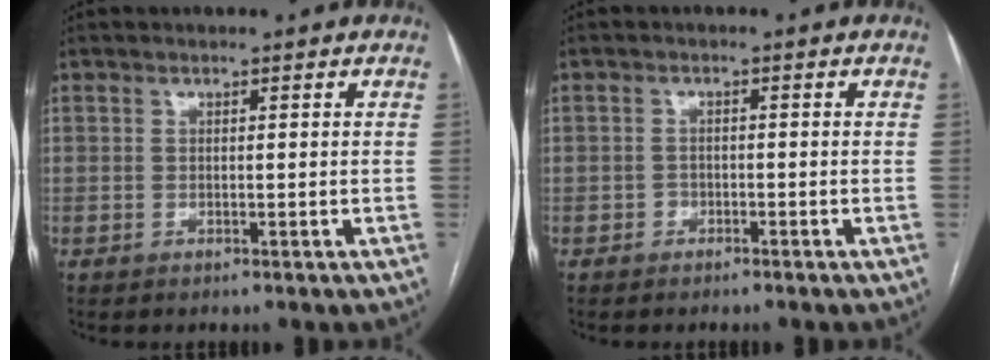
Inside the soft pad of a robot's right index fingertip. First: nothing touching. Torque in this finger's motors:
{"motor_torque": [-0.37, 0.01, -0.44, -0.17]}